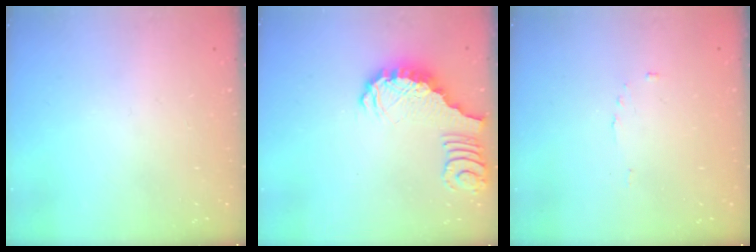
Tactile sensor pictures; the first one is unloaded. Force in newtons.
{"total": 2.7, "press": 2.7, "slide": 0.5}
{"total": 2.0, "press": 2.0, "slide": 0.3}